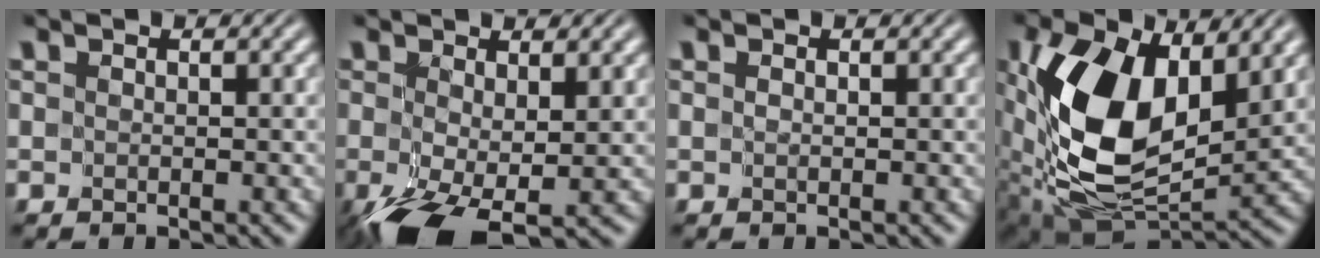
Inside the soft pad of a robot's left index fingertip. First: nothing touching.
{"total": 6.2, "force": [-2.3, 2.9, 5.0], "torque": [-0.115, -0.022, -0.037]}
{"total": 0.0}
{"total": 13.1, "force": [2.8, 8.0, 9.9], "torque": [-0.204, -0.015, 0.054]}